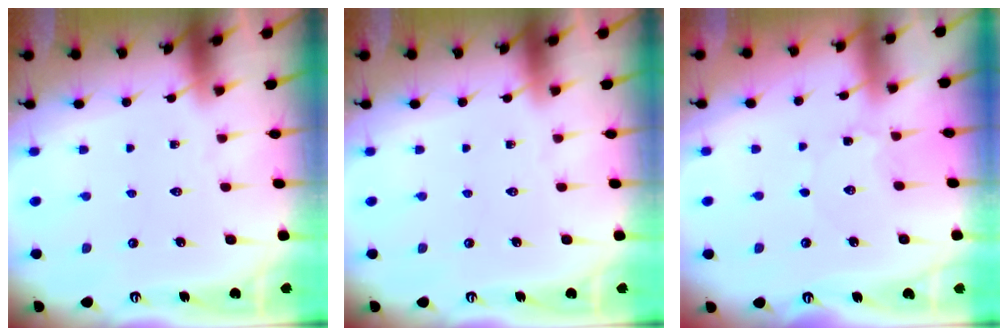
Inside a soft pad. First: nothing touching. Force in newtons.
{"total": 0.0}
{"total": 1.0, "press": 1.0, "slide": 0.1}